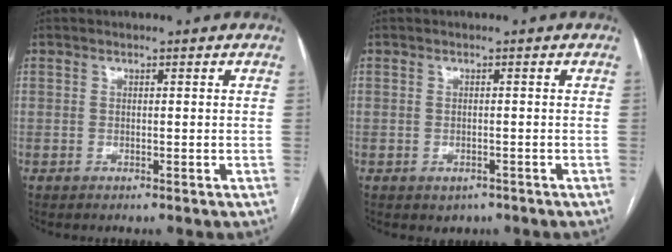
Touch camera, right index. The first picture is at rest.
{"total": 1.7, "force": [-1.0, 1.3, 0.6], "torque": [-0.009, 0.002, -0.004]}